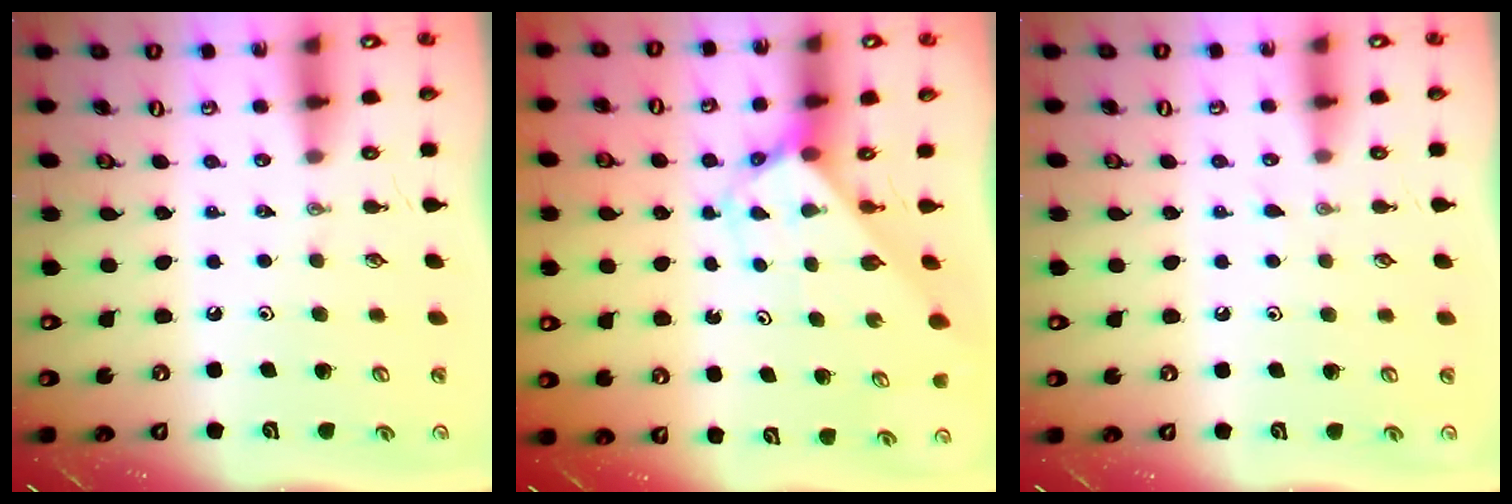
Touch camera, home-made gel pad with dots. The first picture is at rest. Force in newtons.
{"total": 2.8, "press": 2.8, "slide": 0.2}
{"total": 5.3, "press": 5.3, "slide": 0.6}